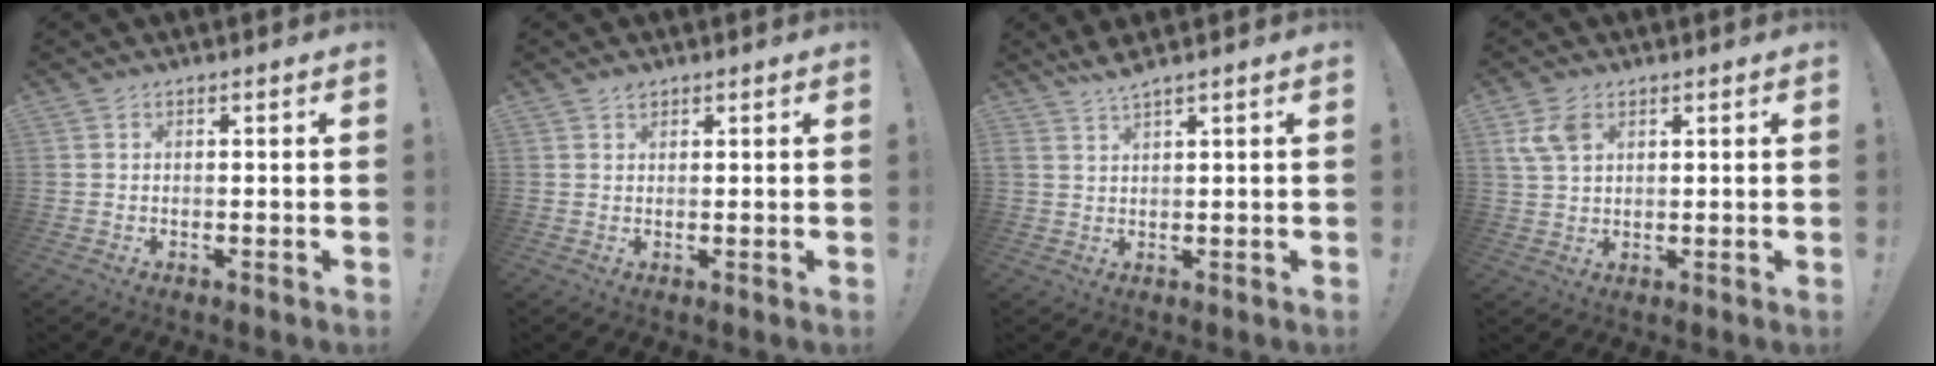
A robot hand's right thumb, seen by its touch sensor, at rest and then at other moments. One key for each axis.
{"total": 1.3, "fx": 1.0, "fy": 0.7, "fz": 0.4, "tx": 0.007, "ty": -0.007, "tz": 0.017}
{"total": 3.3, "fx": 2.6, "fy": -0.4, "fz": 2.0, "tx": -0.041, "ty": -0.011, "tz": 0.044}
{"total": 6.6, "fx": 2.8, "fy": 4.3, "fz": 4.2, "tx": -0.081, "ty": 0.000, "tz": 0.056}